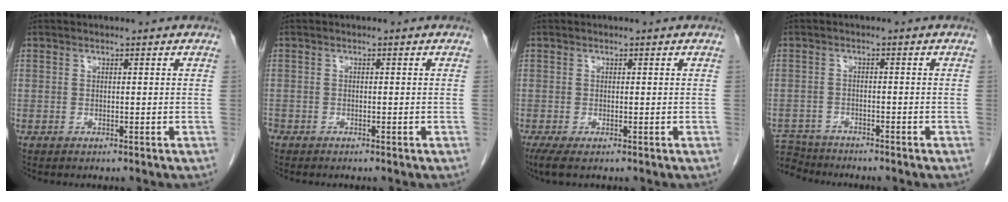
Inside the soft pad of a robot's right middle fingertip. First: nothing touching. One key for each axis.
{"total": 1.1, "fx": -0.9, "fy": 0.6, "fz": 0.2, "tx": -0.008, "ty": -0.001, "tz": -0.018}
{"total": 2.1, "fx": -1.2, "fy": 0.4, "fz": 1.7, "tx": -0.033, "ty": -0.009, "tz": -0.022}
{"total": 5.8, "fx": -5.7, "fy": 1.3, "fz": 0.0, "tx": 0.002, "ty": -0.002, "tz": -0.102}